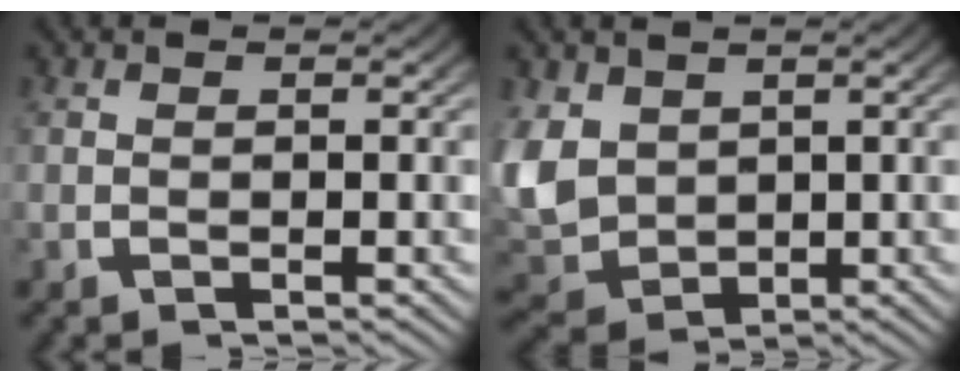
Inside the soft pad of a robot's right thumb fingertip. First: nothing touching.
{"total": 8.2, "force": [-0.5, 6.7, 4.7], "torque": [-0.154, -0.048, 0.024]}